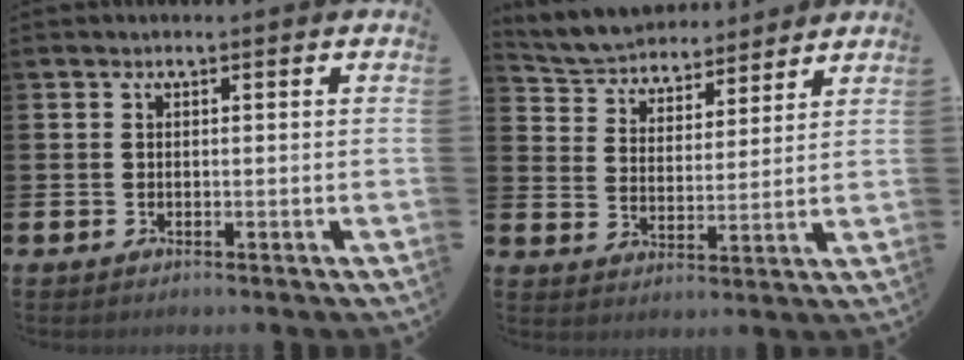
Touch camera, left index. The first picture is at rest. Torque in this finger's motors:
{"motor_torque": [1.07, -1.07, 0.29, 0.11]}